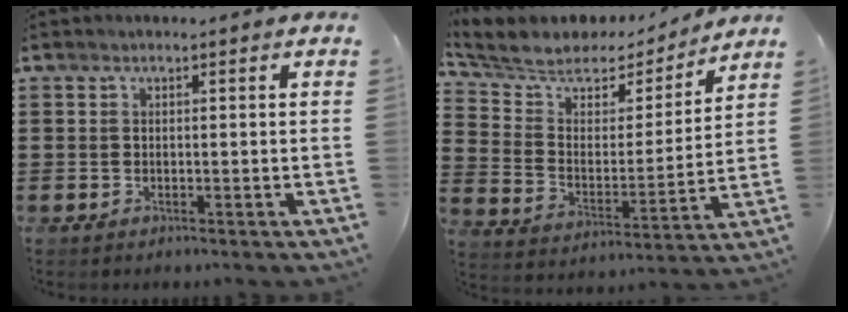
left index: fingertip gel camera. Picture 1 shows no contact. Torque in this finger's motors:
{"motor_torque": [0.82, -1.31, 0.17, 0.04]}